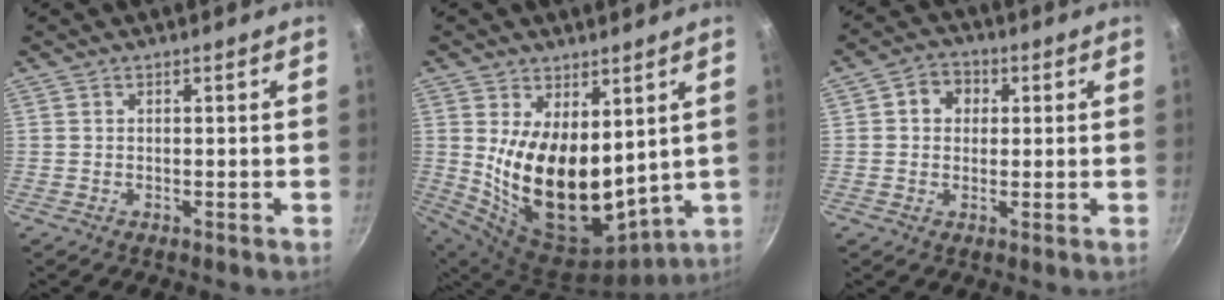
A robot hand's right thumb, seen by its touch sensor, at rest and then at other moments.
{"total": 19.1, "force": [3.7, 10.9, 15.2], "torque": [-0.240, -0.053, 0.092]}
{"total": 5.6, "force": [1.4, 4.7, 2.6], "torque": [-0.014, 0.005, 0.010]}